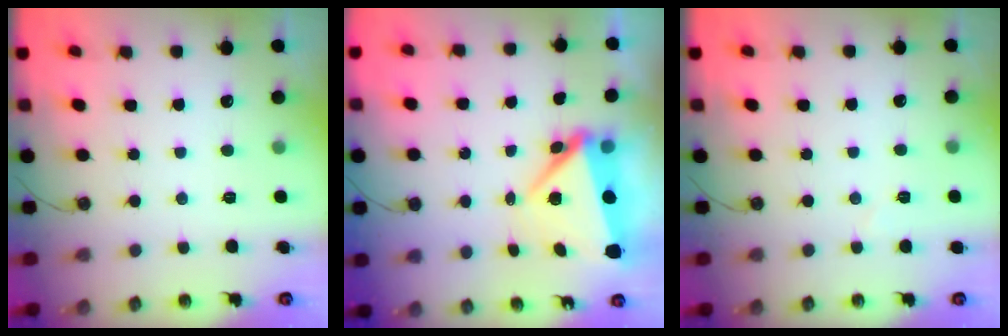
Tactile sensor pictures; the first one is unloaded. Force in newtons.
{"total": 7.2, "press": 6.7, "slide": 2.7}
{"total": 3.7, "press": 3.1, "slide": 2.0}